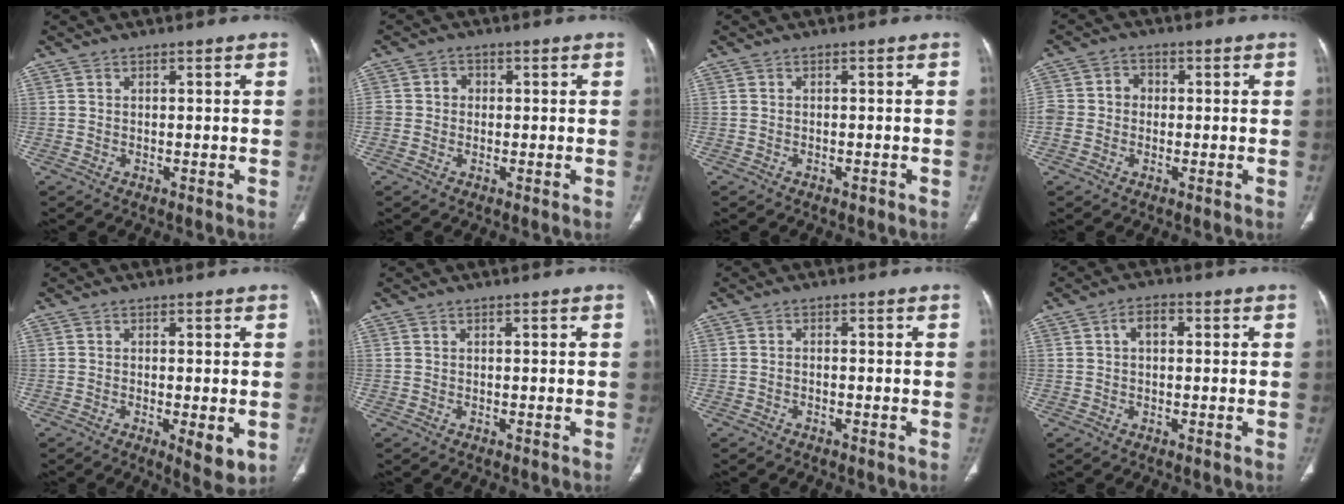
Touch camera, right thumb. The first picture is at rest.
{"total": 3.3, "force": [-0.1, 3.1, 1.3], "torque": [-0.005, 0.014, -0.003]}
{"total": 0.6, "force": [-0.5, 0.3, 0.3], "torque": [-0.007, 0.000, -0.008]}
{"total": 5.7, "force": [-0.5, 5.0, 2.7], "torque": [-0.037, 0.024, -0.015]}
{"total": 5.3, "force": [-1.2, 1.6, 4.8], "torque": [-0.072, -0.015, -0.017]}
{"total": 0.0}
{"total": 0.8, "force": [-0.5, 0.4, 0.5], "torque": [-0.007, 0.005, -0.010]}
{"total": 3.4, "force": [0.6, 2.1, 2.6], "torque": [-0.040, 0.013, 0.004]}